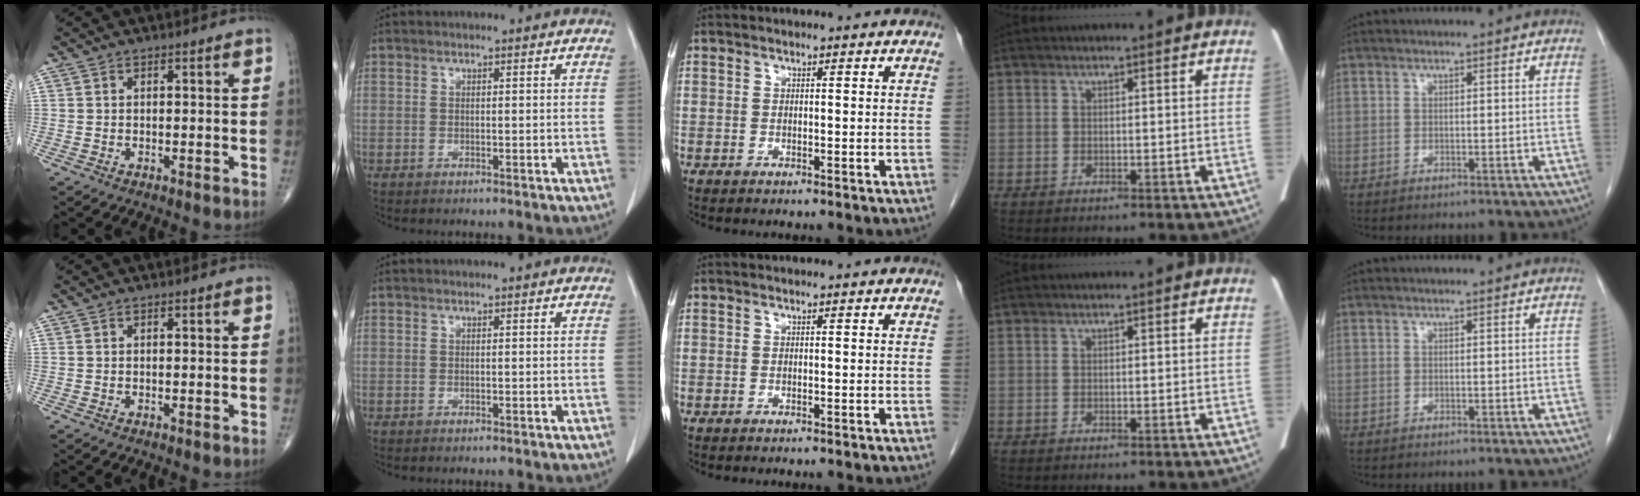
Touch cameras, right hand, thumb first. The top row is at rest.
{}